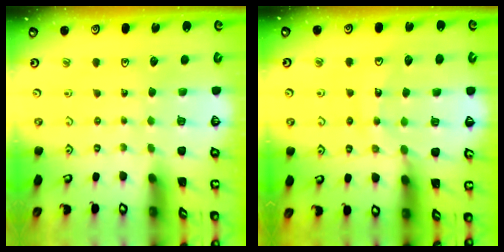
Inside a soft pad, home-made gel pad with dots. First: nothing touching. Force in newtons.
{"total": 10.9, "press": 10.8, "slide": 1.2}